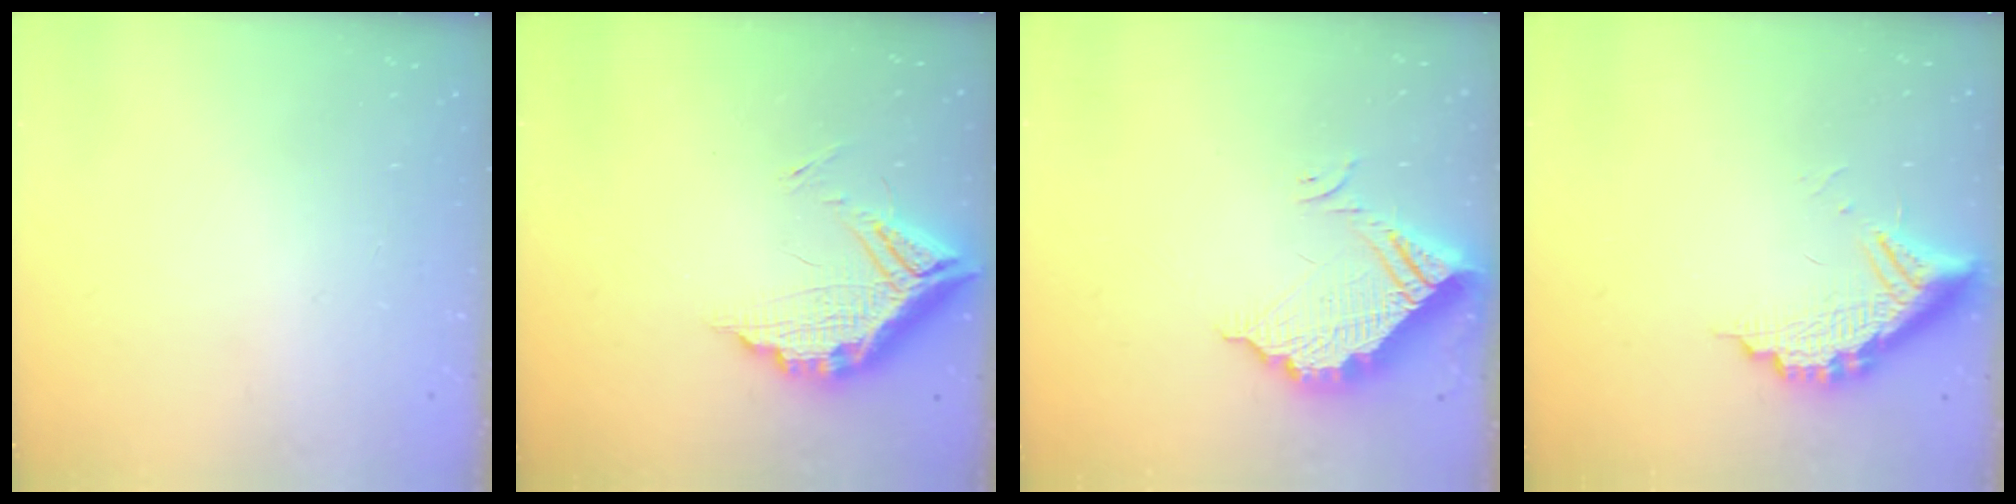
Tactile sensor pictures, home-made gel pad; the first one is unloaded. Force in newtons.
{"total": 13.4, "press": 13.4, "slide": 1.3}
{"total": 11.0, "press": 11.0, "slide": 0.8}
{"total": 11.7, "press": 11.6, "slide": 1.2}